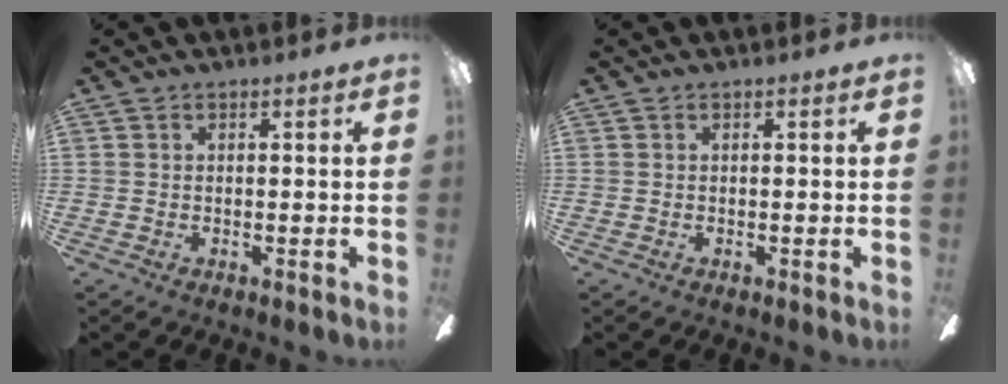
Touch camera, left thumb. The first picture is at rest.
{"total": 0.0}